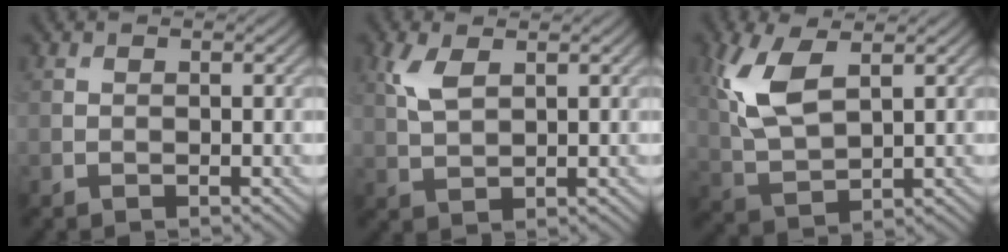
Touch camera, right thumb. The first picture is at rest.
{"total": 3.8, "force": [1.7, 1.7, 2.9], "torque": [-0.076, 0.004, 0.038]}
{"total": 8.8, "force": [3.1, 4.1, 7.1], "torque": [-0.177, 0.006, 0.061]}